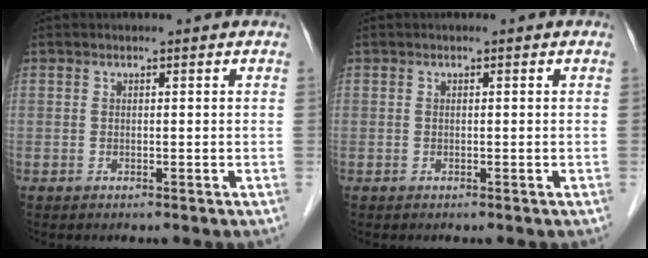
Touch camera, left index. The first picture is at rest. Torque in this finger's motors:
{"motor_torque": [0.04, 0.04, 0.00, 0.00]}